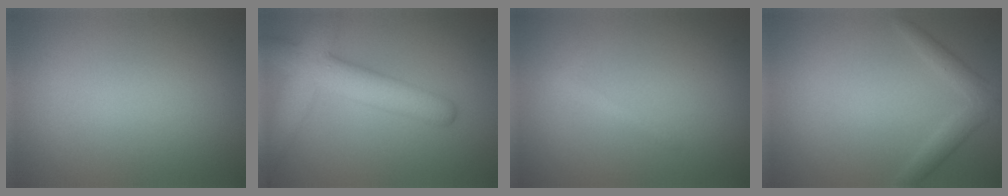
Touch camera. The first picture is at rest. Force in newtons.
{"total": 5.5, "press": 5.5, "slide": 0.3}
{"total": 1.0, "press": 1.0, "slide": 0.1}
{"total": 2.3, "press": 2.3, "slide": 0.2}